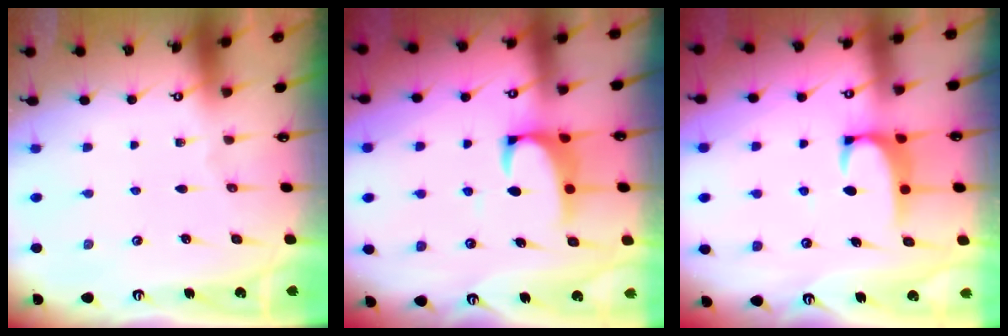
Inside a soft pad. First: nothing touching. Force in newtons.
{"total": 2.4, "press": 2.2, "slide": 0.9}
{"total": 1.9, "press": 1.9, "slide": 0.3}